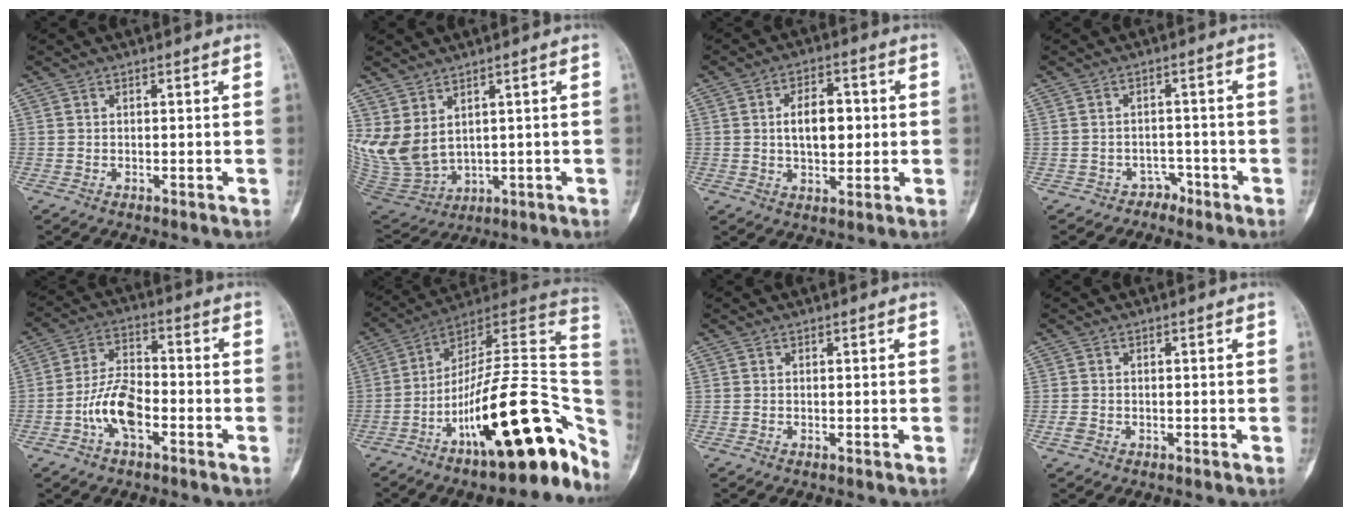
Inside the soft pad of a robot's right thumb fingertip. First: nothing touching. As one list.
[{"total": 11.2, "force": [3.3, 7.1, 7.9], "torque": [-0.157, -0.018, 0.093]}, {"total": 8.5, "force": [0.7, 4.9, 6.9], "torque": [-0.084, 0.005, 0.011]}, {"total": 2.7, "force": [-1.9, 1.8, -0.4], "torque": [0.016, 0.022, -0.031]}, {"total": 9.5, "force": [-3.5, 4.7, 7.4], "torque": [-0.138, 0.032, -0.072]}, {"total": 27.6, "force": [-11.2, 9.0, 23.6], "torque": [-0.271, 0.088, -0.168]}, {"total": 0.0}, {"total": 1.3, "force": [-0.6, 0.9, 0.6], "torque": [-0.015, 0.004, -0.014]}]